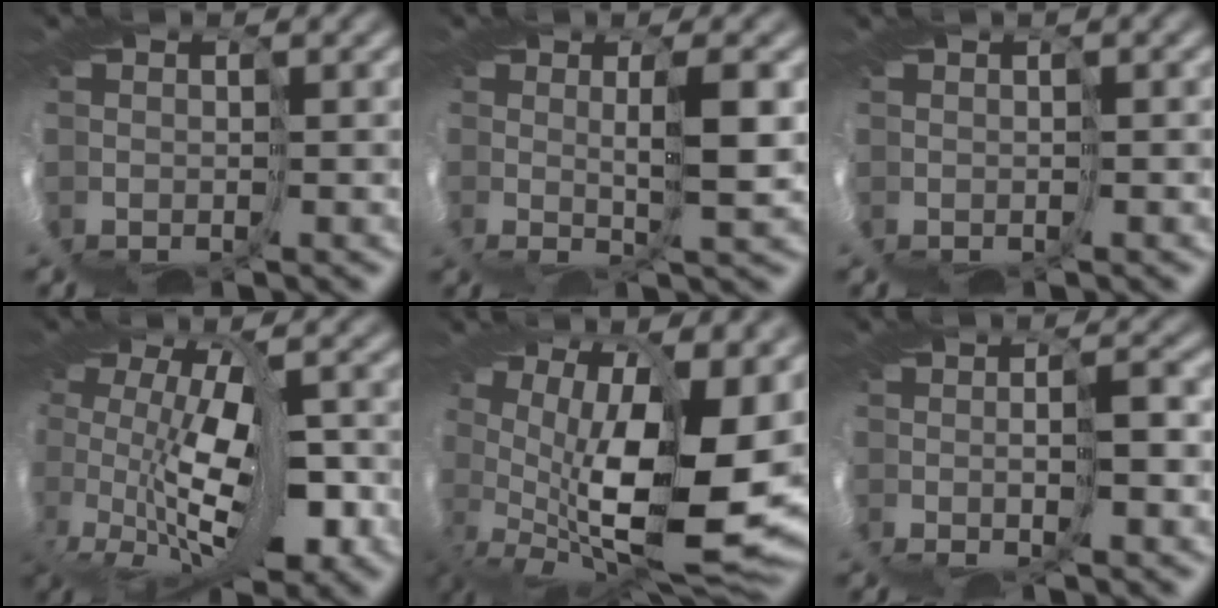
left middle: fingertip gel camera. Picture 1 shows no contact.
{"total": 3.7, "force": [1.7, -1.4, 3.0], "torque": [-0.060, -0.006, 0.025]}
{"total": 0.6, "force": [-0.3, -0.5, 0.3], "torque": [0.002, -0.003, 0.001]}
{"total": 7.7, "force": [0.3, 3.0, 7.0], "torque": [-0.154, -0.017, 0.013]}
{"total": 10.8, "force": [1.2, 3.3, 10.2], "torque": [-0.177, -0.032, 0.036]}
{"total": 2.4, "force": [-0.3, -1.4, 1.9], "torque": [-0.036, -0.005, -0.011]}